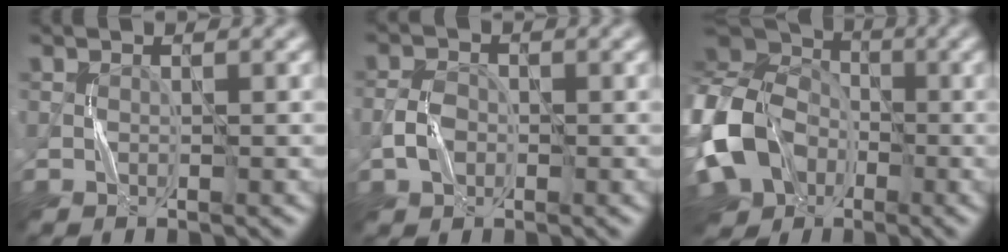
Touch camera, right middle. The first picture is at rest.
{"total": 2.3, "force": [-0.7, 1.8, 1.3], "torque": [-0.020, 0.004, -0.017]}
{"total": 13.5, "force": [-3.4, 10.9, 7.3], "torque": [-0.167, -0.009, -0.078]}